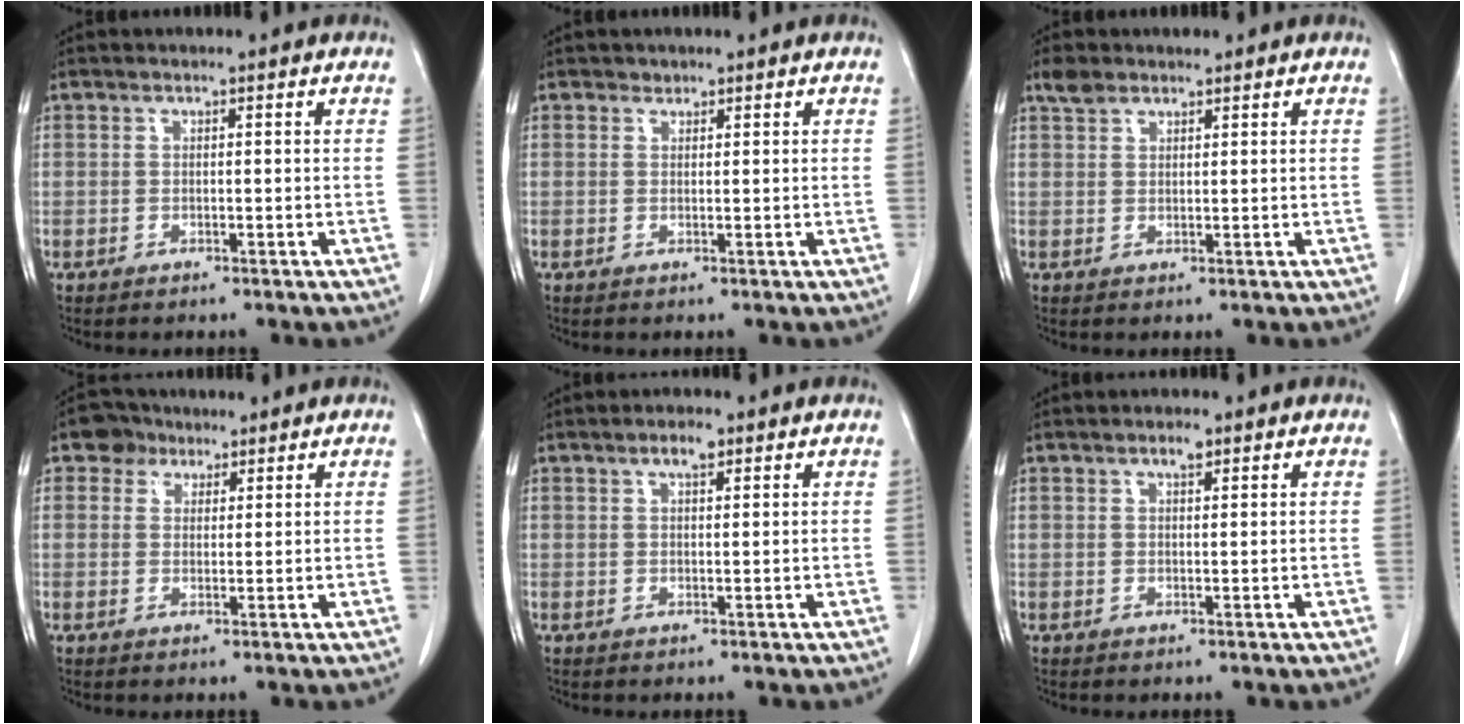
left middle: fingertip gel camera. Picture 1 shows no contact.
{"total": 0.7, "force": [0.5, 0.5, -0.1], "torque": [0.002, -0.002, 0.005]}
{"total": 2.5, "force": [1.9, 1.3, 0.7], "torque": [-0.017, 0.013, 0.036]}
{"total": 3.4, "force": [2.1, 2.6, 0.4], "torque": [-0.007, 0.012, 0.032]}
{"total": 2.1, "force": [1.3, 0.7, 1.5], "torque": [-0.029, 0.005, 0.021]}
{"total": 1.4, "force": [0.9, 0.5, 1.0], "torque": [-0.017, 0.002, 0.015]}